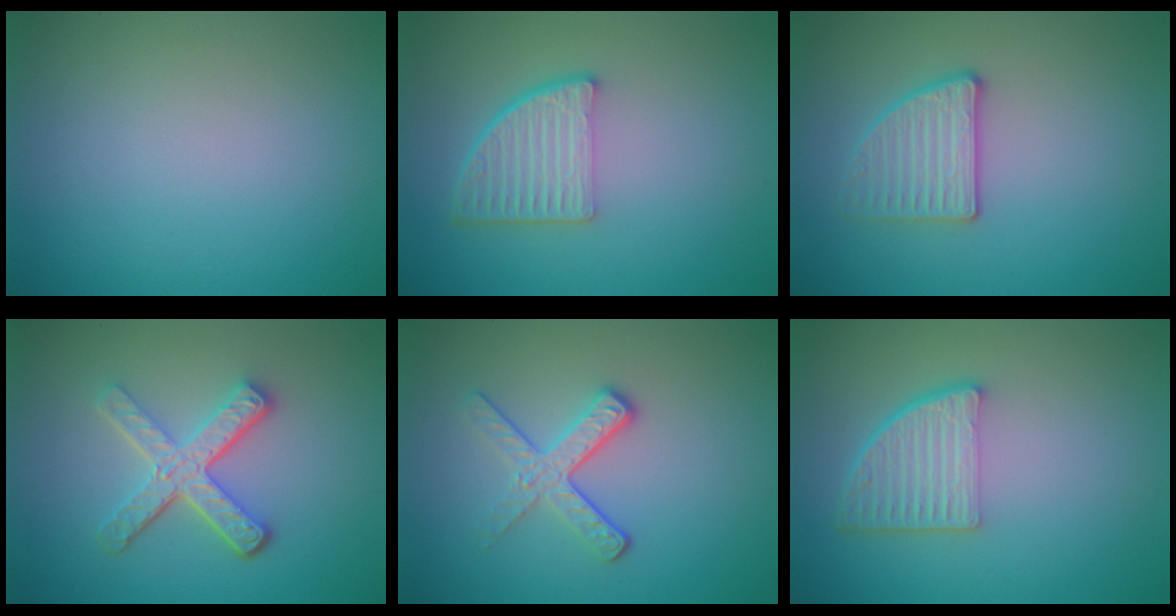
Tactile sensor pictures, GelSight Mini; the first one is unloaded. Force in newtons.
{"total": 4.7, "press": 3.3, "slide": 3.3}
{"total": 2.8, "press": 2.7, "slide": 0.6}
{"total": 4.6, "press": 3.5, "slide": 3.0}
{"total": 3.2, "press": 2.4, "slide": 2.1}
{"total": 4.7, "press": 3.4, "slide": 3.3}